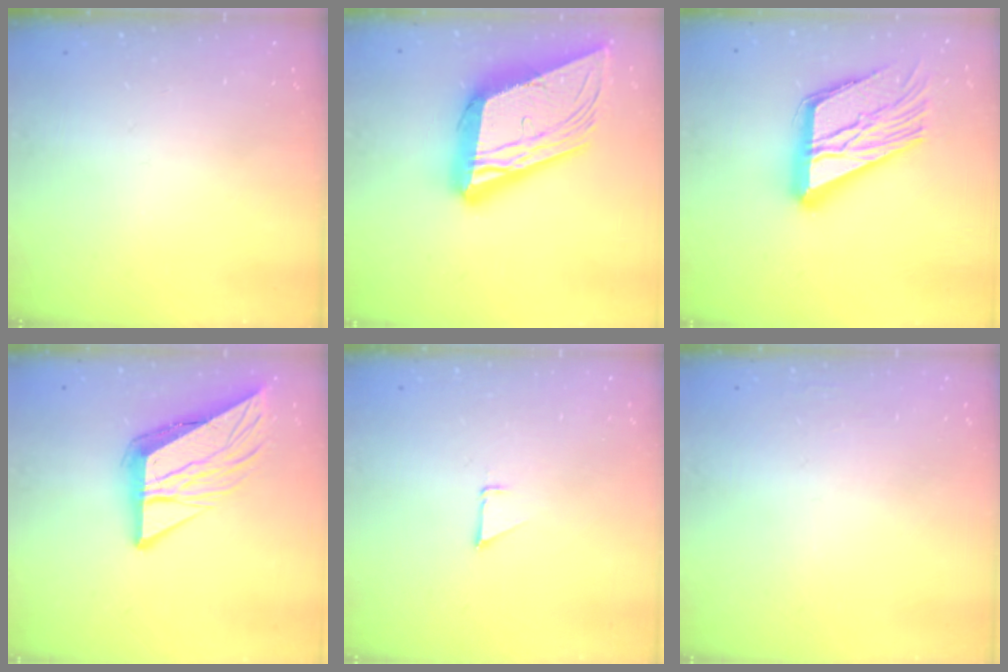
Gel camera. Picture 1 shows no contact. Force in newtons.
{"total": 27.2, "press": 26.9, "slide": 4.5}
{"total": 22.8, "press": 22.7, "slide": 2.2}
{"total": 12.2, "press": 12.2, "slide": 1.4}
{"total": 0.8, "press": 0.8, "slide": 0.1}
{"total": 1.8, "press": 1.7, "slide": 0.4}